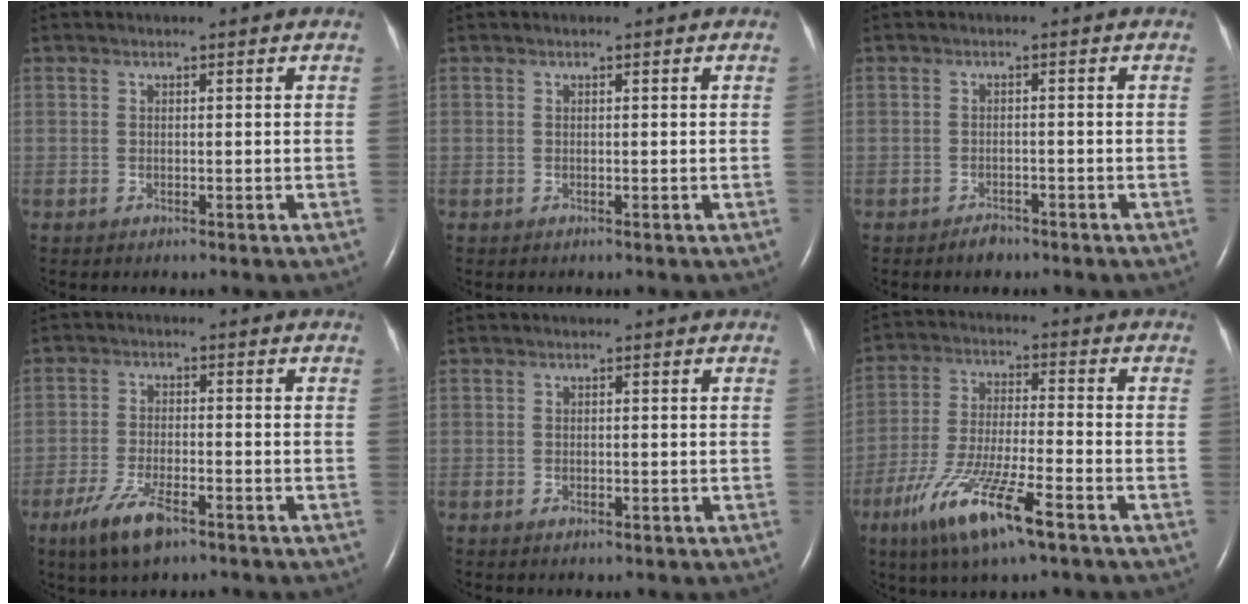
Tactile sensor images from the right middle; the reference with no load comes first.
{"total": 0.0}
{"total": 1.9, "force": [-1.5, 0.9, 0.6], "torque": [-0.016, 0.000, -0.021]}
{"total": 6.9, "force": [-4.4, 1.9, 5.0], "torque": [-0.109, -0.012, -0.078]}
{"total": 0.8, "force": [-0.4, 0.4, 0.6], "torque": [-0.010, 0.000, -0.003]}
{"total": 13.2, "force": [-7.4, 1.7, 10.8], "torque": [-0.216, -0.025, -0.132]}